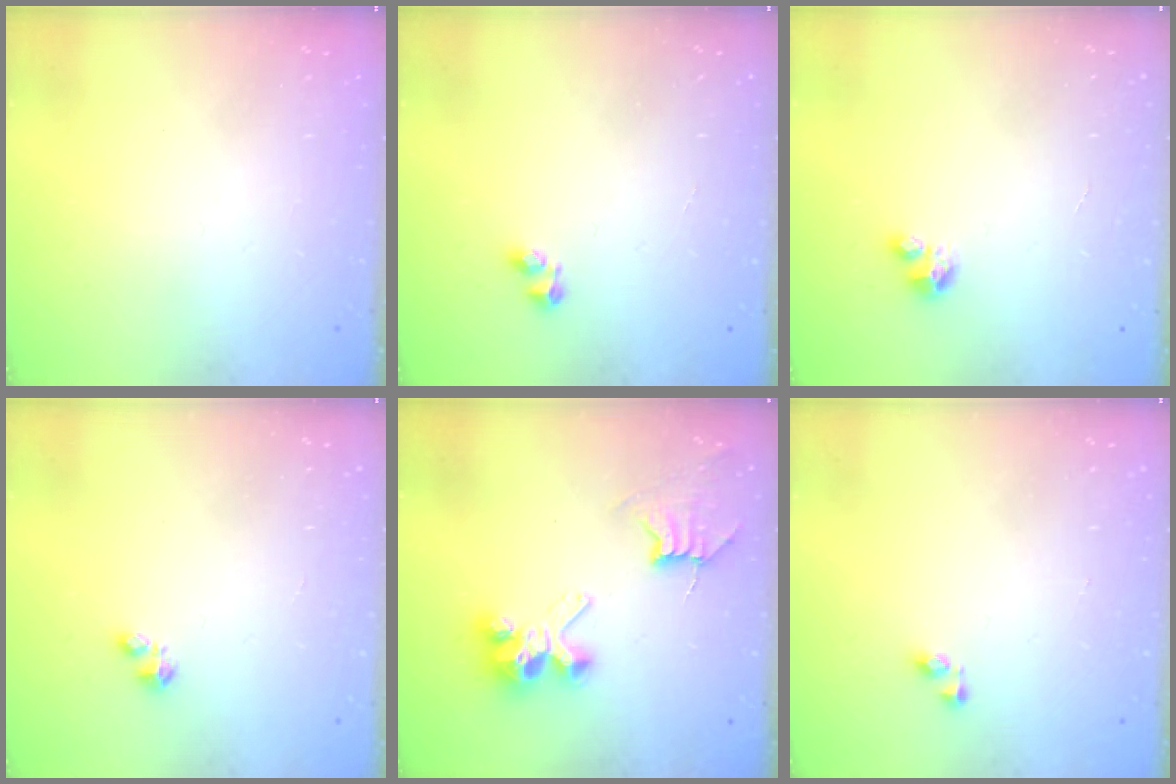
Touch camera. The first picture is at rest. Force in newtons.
{"total": 2.5, "press": 2.3, "slide": 0.9}
{"total": 2.8, "press": 2.8, "slide": 0.2}
{"total": 1.1, "press": 1.1, "slide": 0.3}
{"total": 8.2, "press": 8.2, "slide": 0.7}
{"total": 3.1, "press": 3.1, "slide": 0.2}